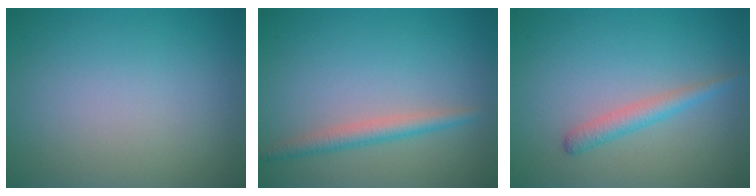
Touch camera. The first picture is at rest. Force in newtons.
{"total": 2.3, "press": 2.3, "slide": 0.1}
{"total": 2.0, "press": 2.0, "slide": 0.1}